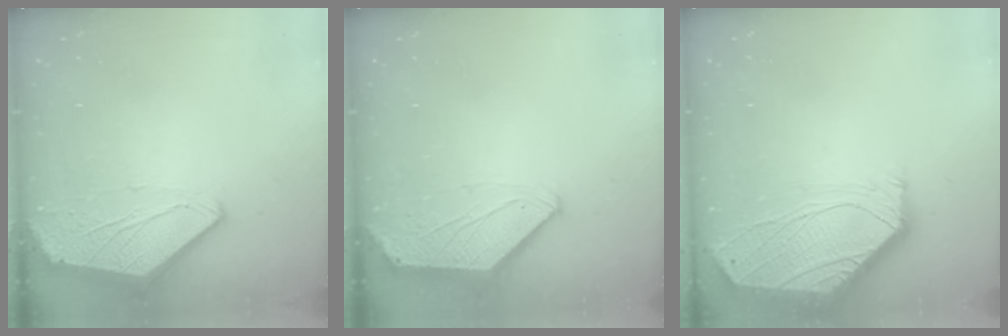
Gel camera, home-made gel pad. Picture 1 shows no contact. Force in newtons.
{"total": 0.8, "press": 0.7, "slide": 0.3}
{"total": 0.5, "press": 0.4, "slide": 0.3}